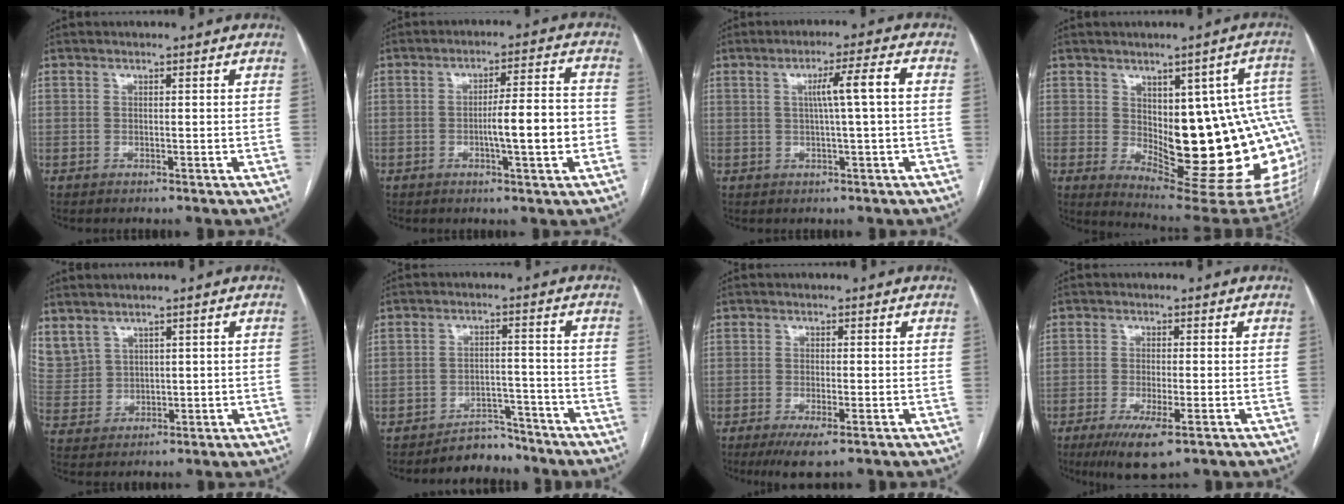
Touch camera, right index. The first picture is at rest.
{"total": 8.4, "force": [-1.8, 0.6, 8.2], "torque": [-0.126, 0.011, -0.028]}
{"total": 5.7, "force": [0.7, -0.6, 5.7], "torque": [-0.093, 0.010, 0.014]}
{"total": 23.6, "force": [-0.8, 7.0, 22.5], "torque": [-0.212, 0.003, 0.013]}
{"total": 9.5, "force": [5.6, 6.9, 3.4], "torque": [-0.112, 0.022, 0.139]}
{"total": 4.9, "force": [-4.4, 2.0, 0.0], "torque": [0.010, 0.012, -0.069]}
{"total": 4.4, "force": [-2.5, 0.7, 3.5], "torque": [-0.058, -0.010, -0.038]}
{"total": 6.6, "force": [-3.6, 1.1, 5.5], "torque": [-0.095, -0.018, -0.055]}